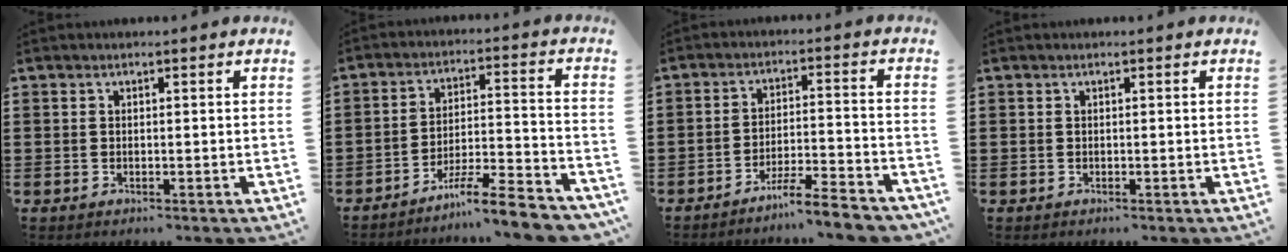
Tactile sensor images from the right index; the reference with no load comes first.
{"total": 8.5, "force": [-7.5, 0.4, 4.1], "torque": [-0.062, 0.009, -0.143]}
{"total": 6.4, "force": [-5.8, 0.0, 2.7], "torque": [-0.048, -0.005, -0.111]}
{"total": 0.0}